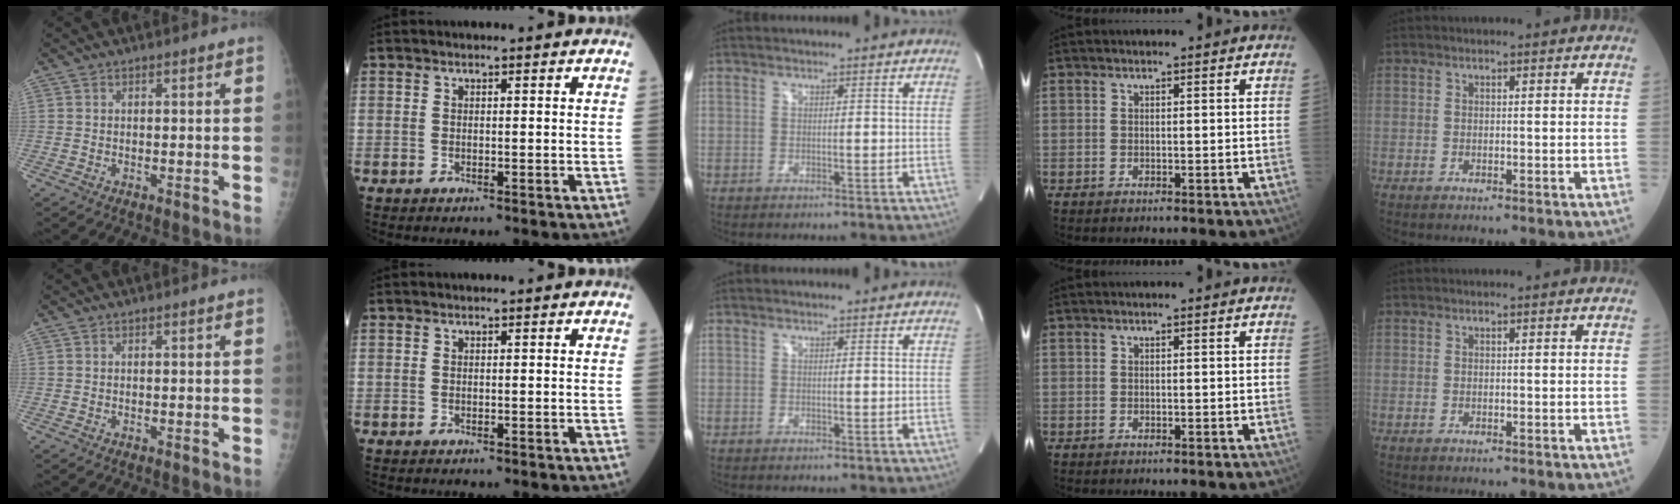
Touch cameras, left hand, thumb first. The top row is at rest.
{}